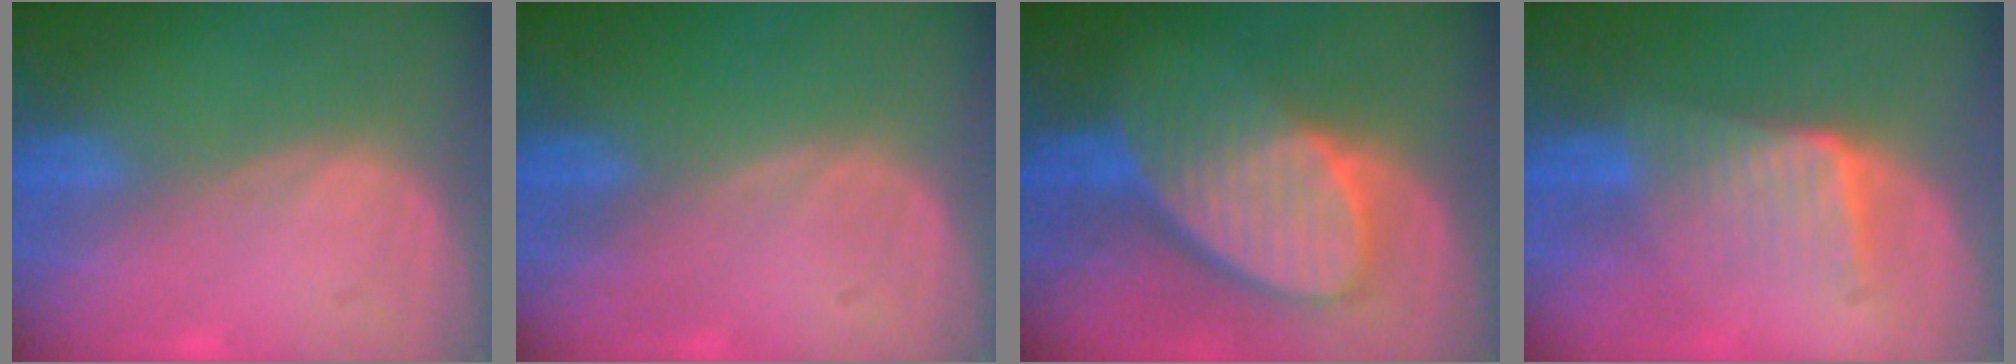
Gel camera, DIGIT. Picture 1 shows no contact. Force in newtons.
{"total": 0.0}
{"total": 8.9, "press": 8.1, "slide": 3.7}
{"total": 6.7, "press": 6.0, "slide": 3.1}